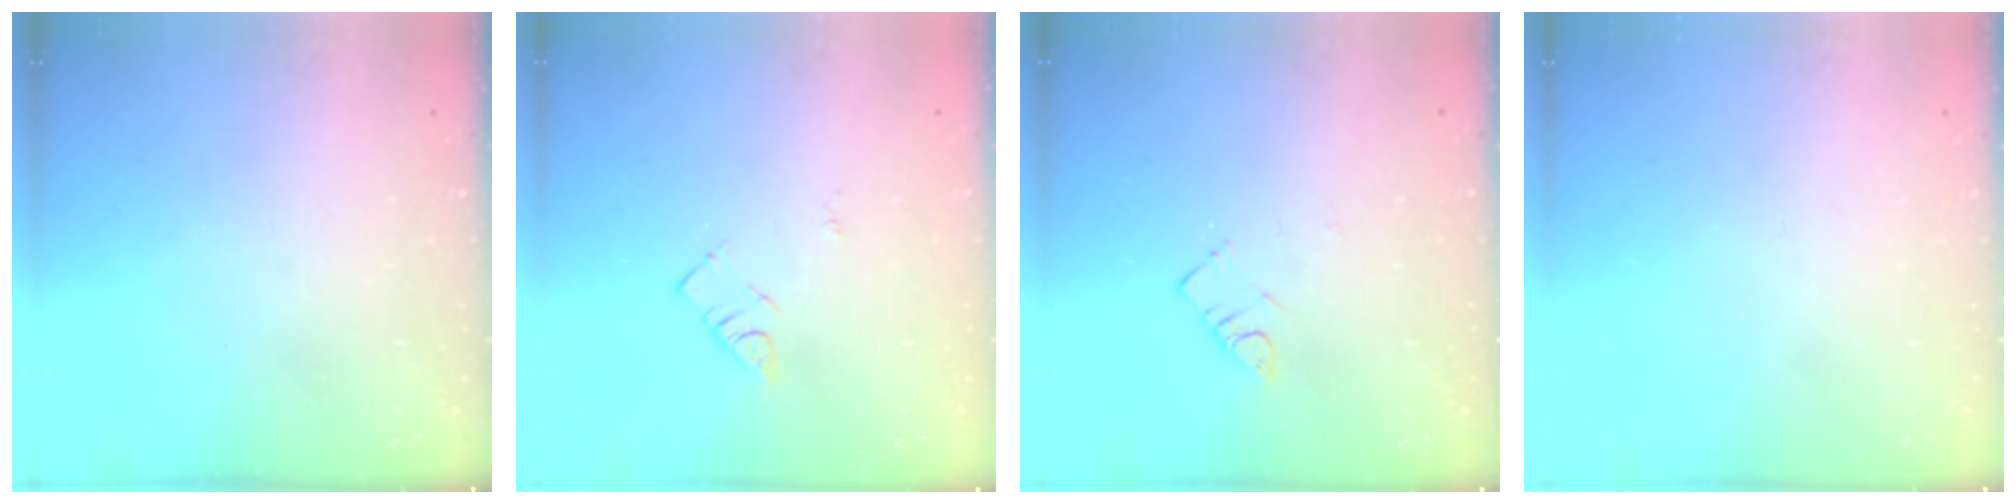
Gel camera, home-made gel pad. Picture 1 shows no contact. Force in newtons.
{"total": 3.9, "press": 3.9, "slide": 0.5}
{"total": 3.4, "press": 3.3, "slide": 0.6}
{"total": 0.0}